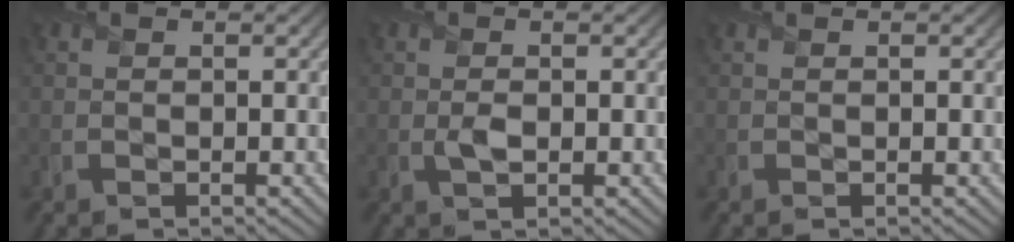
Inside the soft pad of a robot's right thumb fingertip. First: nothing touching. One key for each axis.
{"total": 1.5, "fx": -0.2, "fy": 0.7, "fz": 1.4, "tx": -0.031, "ty": -0.001, "tz": -0.005}
{"total": 0.0}